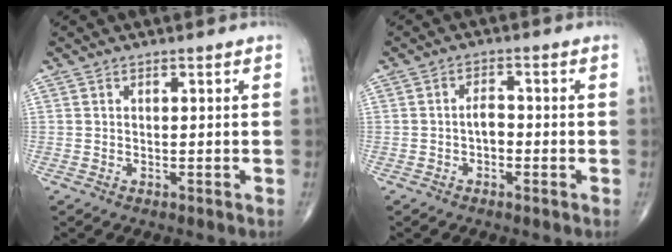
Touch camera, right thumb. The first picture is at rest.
{"total": 2.7, "force": [-0.8, 1.5, 2.1], "torque": [-0.026, 0.011, -0.018]}